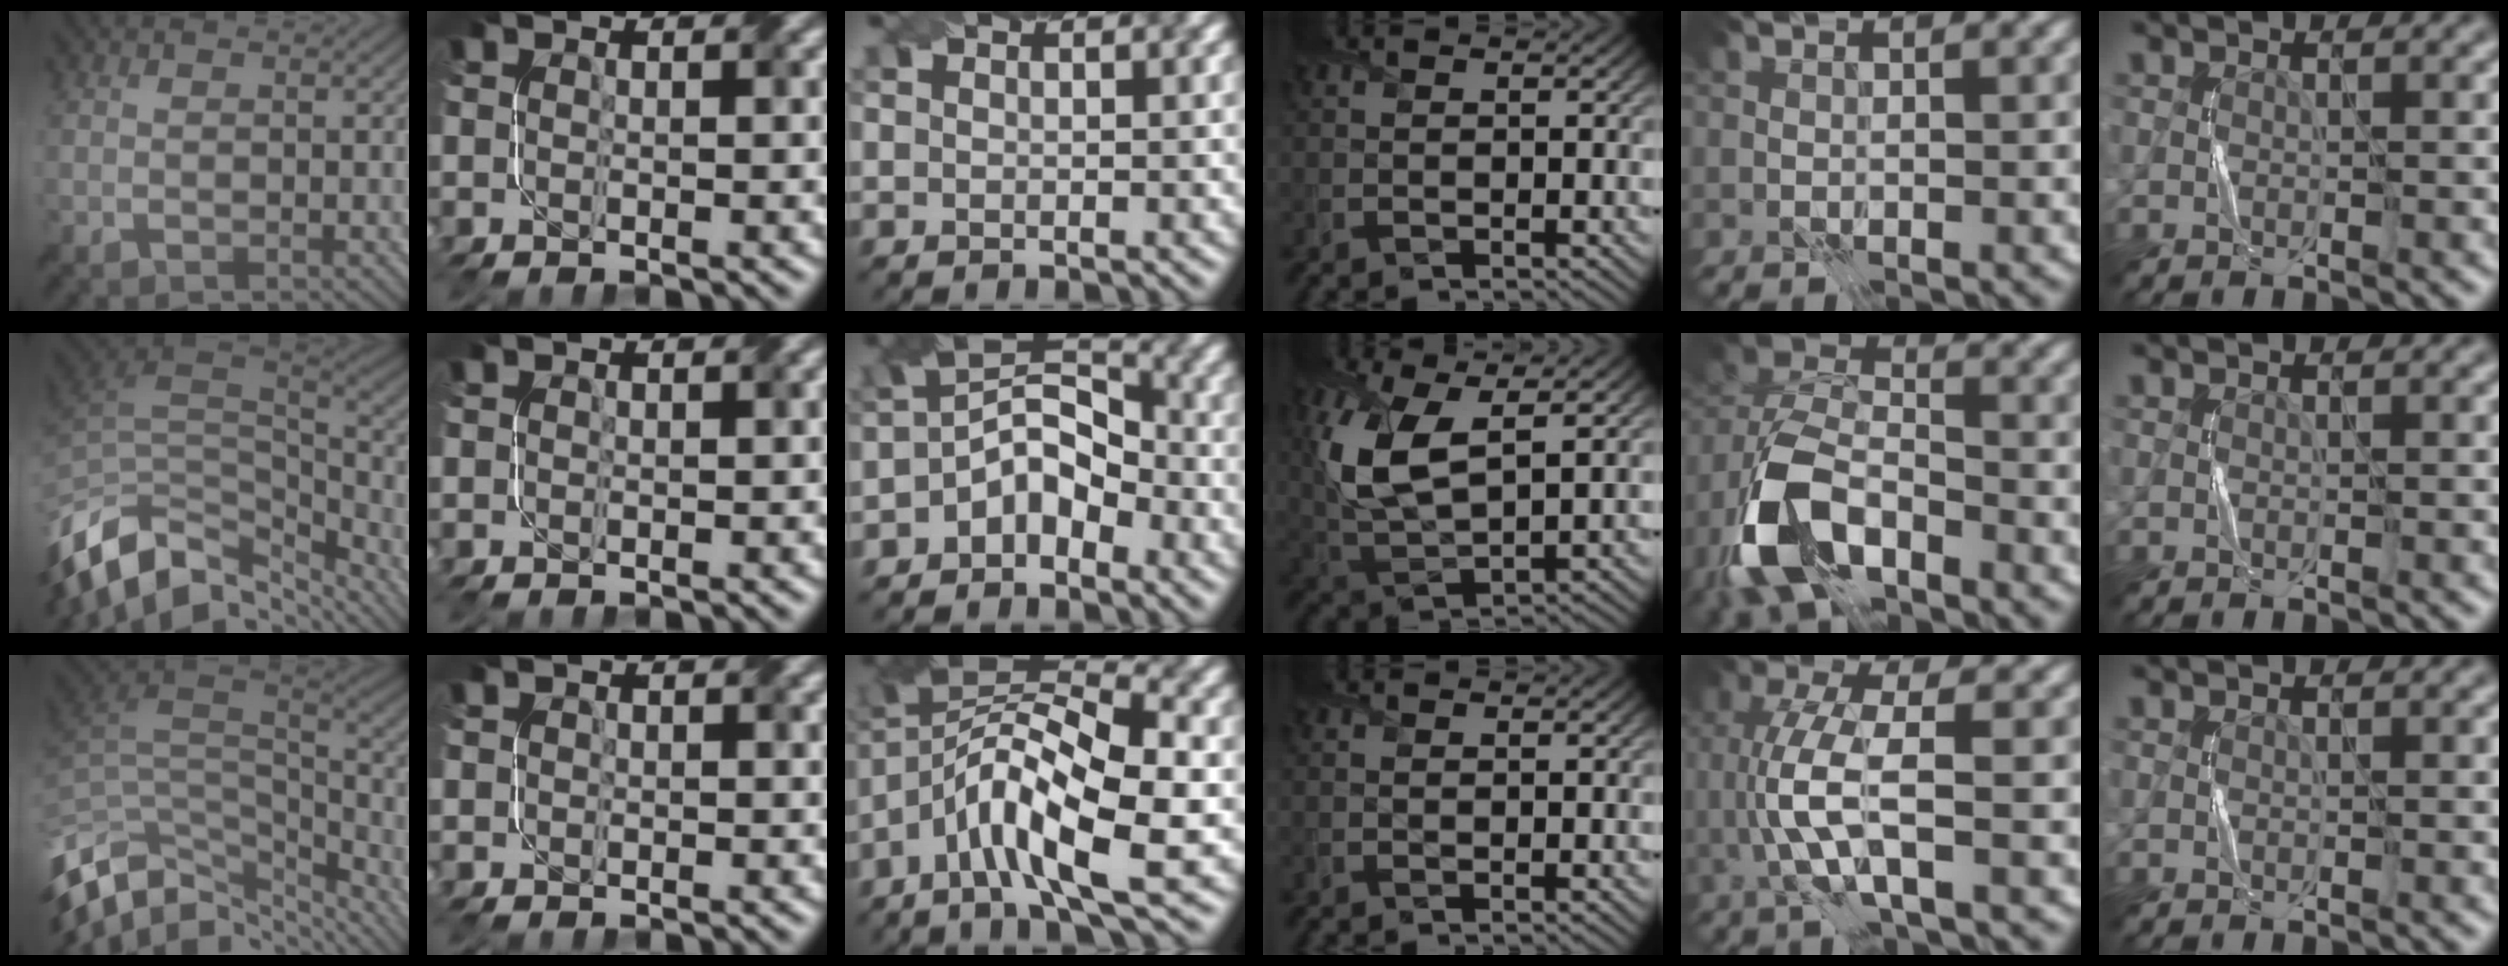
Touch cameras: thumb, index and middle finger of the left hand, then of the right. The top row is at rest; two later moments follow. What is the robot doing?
{"motion": "twist", "object": "screw"}